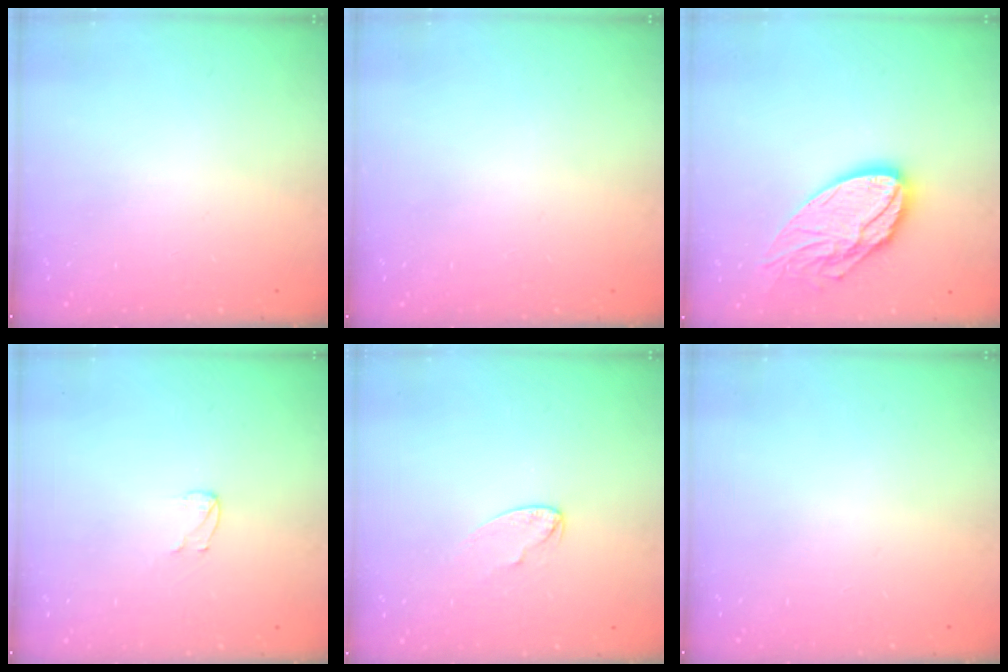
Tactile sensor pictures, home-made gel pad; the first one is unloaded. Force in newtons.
{"total": 0.0}
{"total": 16.0, "press": 16.0, "slide": 1.6}
{"total": 3.6, "press": 3.6, "slide": 0.3}
{"total": 4.1, "press": 4.0, "slide": 0.4}
{"total": 0.0}